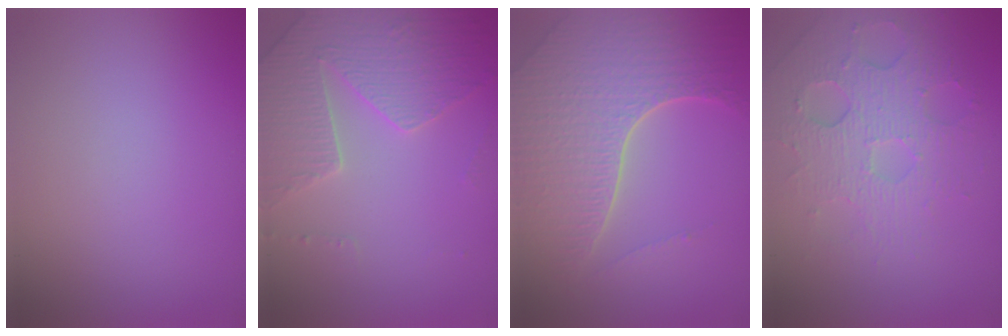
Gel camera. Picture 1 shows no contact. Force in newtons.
{"total": 4.5, "press": 3.8, "slide": 2.4}
{"total": 7.1, "press": 5.1, "slide": 5.0}
{"total": 4.3, "press": 3.8, "slide": 2.0}